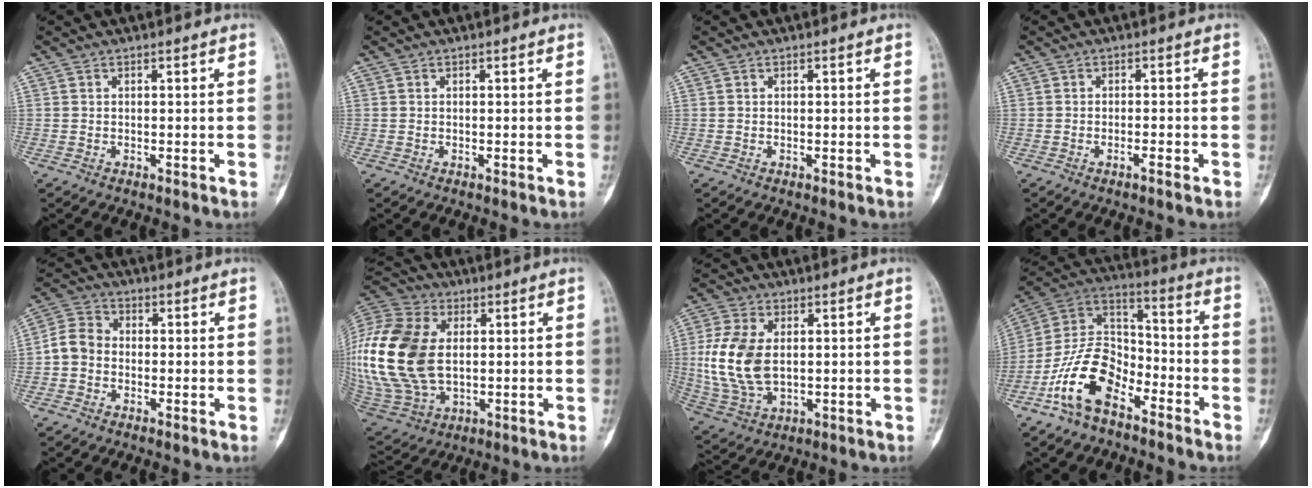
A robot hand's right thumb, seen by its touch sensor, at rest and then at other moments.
{"total": 0.0}
{"total": 0.0}
{"total": 1.8, "force": [-1.0, 0.2, 1.5], "torque": [-0.029, 0.004, -0.017]}
{"total": 5.7, "force": [-1.1, 4.7, 3.0], "torque": [-0.047, 0.019, -0.037]}
{"total": 27.0, "force": [2.0, 17.9, 20.1], "torque": [-0.462, 0.001, 0.050]}
{"total": 13.4, "force": [0.9, 8.2, 10.5], "torque": [-0.224, -0.004, 0.026]}
{"total": 15.0, "force": [-8.6, 8.2, 9.0], "torque": [-0.163, 0.073, -0.172]}